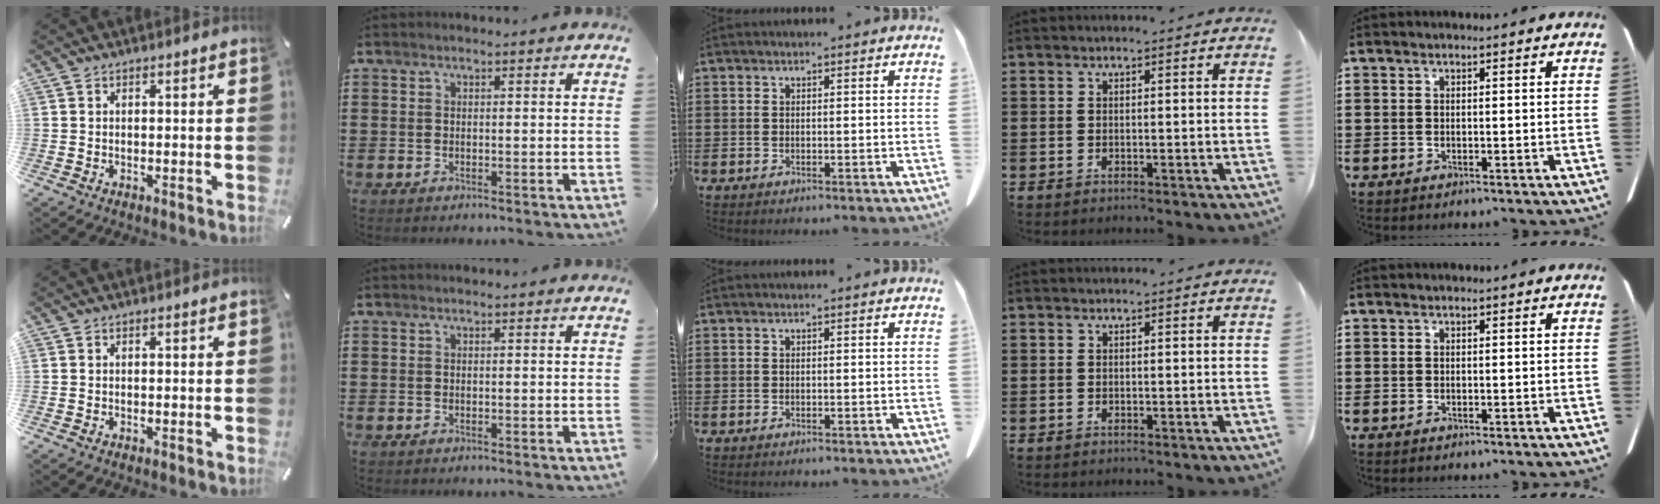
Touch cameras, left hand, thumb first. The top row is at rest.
{}